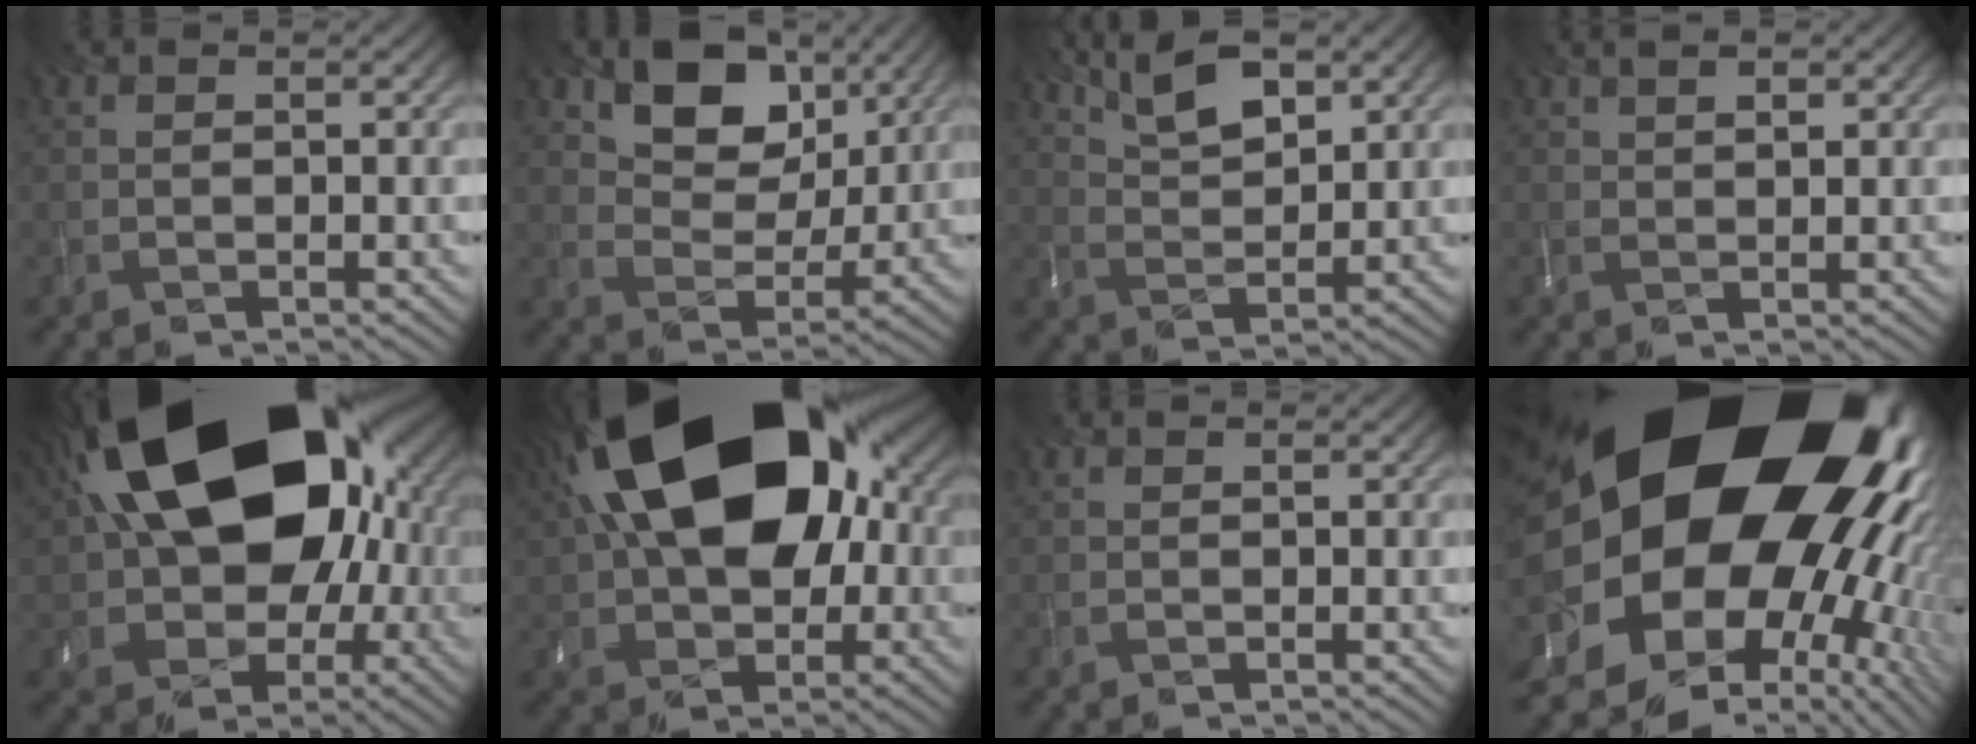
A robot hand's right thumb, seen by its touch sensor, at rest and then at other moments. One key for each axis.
{"total": 9.8, "fx": 5.2, "fy": 6.2, "fz": 5.5, "tx": -0.099, "ty": -0.003, "tz": 0.082}
{"total": 6.3, "fx": 4.2, "fy": 2.1, "fz": 4.2, "tx": -0.088, "ty": 0.007, "tz": 0.086}
{"total": 1.4, "fx": 1.2, "fy": 0.3, "fz": 0.7, "tx": -0.006, "ty": -0.002, "tz": 0.023}
{"total": 22.9, "fx": 5.6, "fy": 15.6, "fz": 15.8, "tx": -0.287, "ty": 0.027, "tz": 0.093}
{"total": 22.1, "fx": 5.6, "fy": 13.7, "fz": 16.4, "tx": -0.278, "ty": 0.050, "tz": 0.080}
{"total": 0.0}
{"total": 24.0, "fx": 4.2, "fy": 18.2, "fz": 15.0, "tx": -0.240, "ty": -0.079, "tz": 0.048}